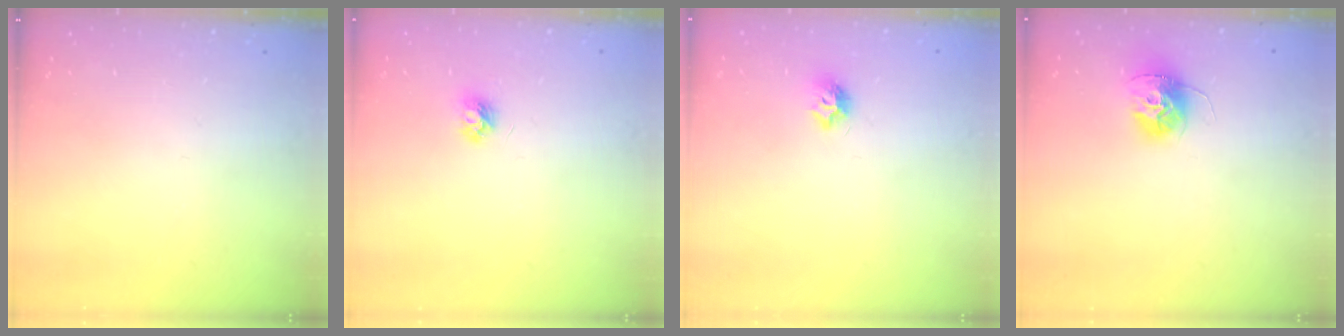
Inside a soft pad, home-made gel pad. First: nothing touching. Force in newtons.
{"total": 4.2, "press": 4.2, "slide": 0.3}
{"total": 7.1, "press": 7.1, "slide": 0.8}
{"total": 12.1, "press": 12.1, "slide": 1.1}